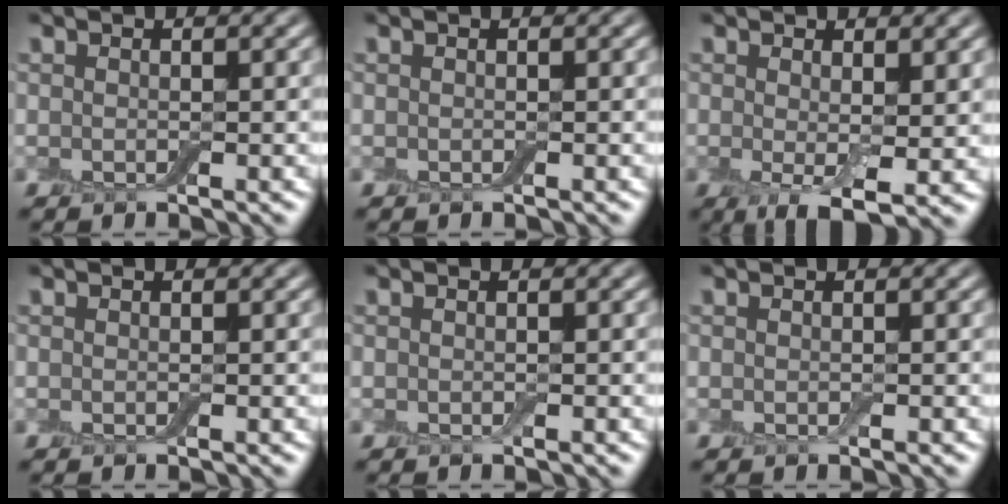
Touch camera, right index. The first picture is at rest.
{"total": 0.0}
{"total": 4.3, "force": [-0.2, 1.4, 4.0], "torque": [-0.068, -0.014, -0.002]}
{"total": 0.0}
{"total": 0.0}
{"total": 0.0}